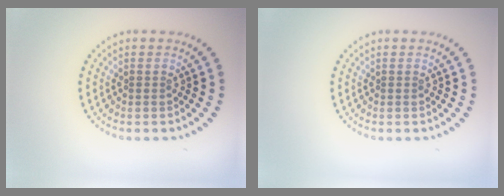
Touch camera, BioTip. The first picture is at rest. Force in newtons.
{"total": 0.0}